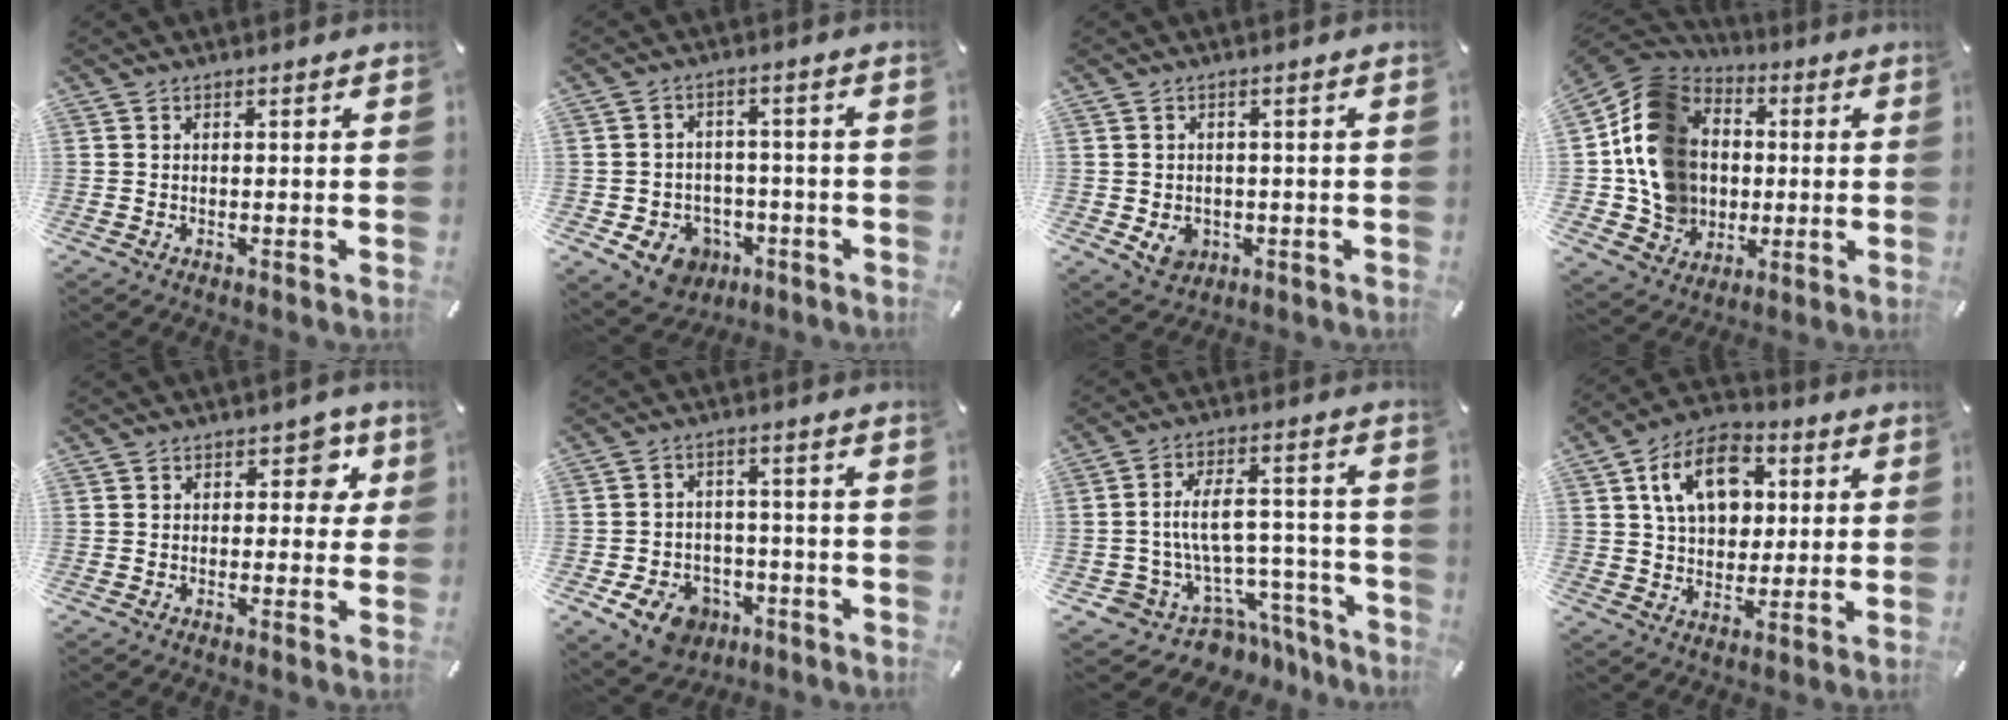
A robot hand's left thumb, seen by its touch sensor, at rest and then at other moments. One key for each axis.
{"total": 8.2, "fx": -3.7, "fy": 6.8, "fz": 2.7, "tx": -0.055, "ty": 0.029, "tz": -0.063}
{"total": 4.6, "fx": -1.0, "fy": 4.0, "fz": 2.2, "tx": -0.033, "ty": -0.003, "tz": -0.019}
{"total": 16.3, "fx": 0.0, "fy": 14.9, "fz": 6.7, "tx": -0.140, "ty": 0.008, "tz": 0.008}
{"total": 5.3, "fx": 1.8, "fy": 3.5, "fz": 3.6, "tx": -0.021, "ty": -0.006, "tz": 0.019}
{"total": 9.3, "fx": -4.7, "fy": 6.9, "fz": 4.1, "tx": -0.075, "ty": 0.033, "tz": -0.082}
{"total": 12.6, "fx": -3.6, "fy": 9.3, "fz": 7.8, "tx": -0.129, "ty": 0.010, "tz": -0.050}
{"total": 13.7, "fx": 4.0, "fy": 10.3, "fz": 8.1, "tx": -0.134, "ty": 0.006, "tz": 0.071}